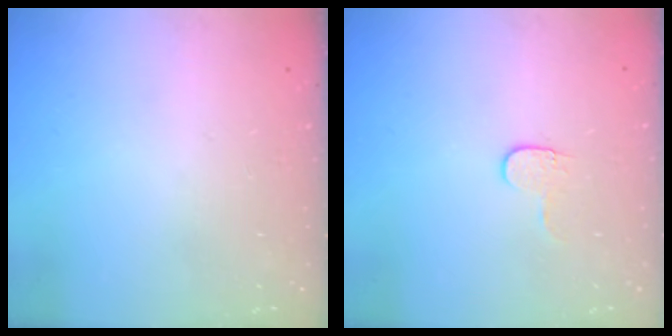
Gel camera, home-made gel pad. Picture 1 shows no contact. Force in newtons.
{"total": 3.6, "press": 3.6, "slide": 0.4}